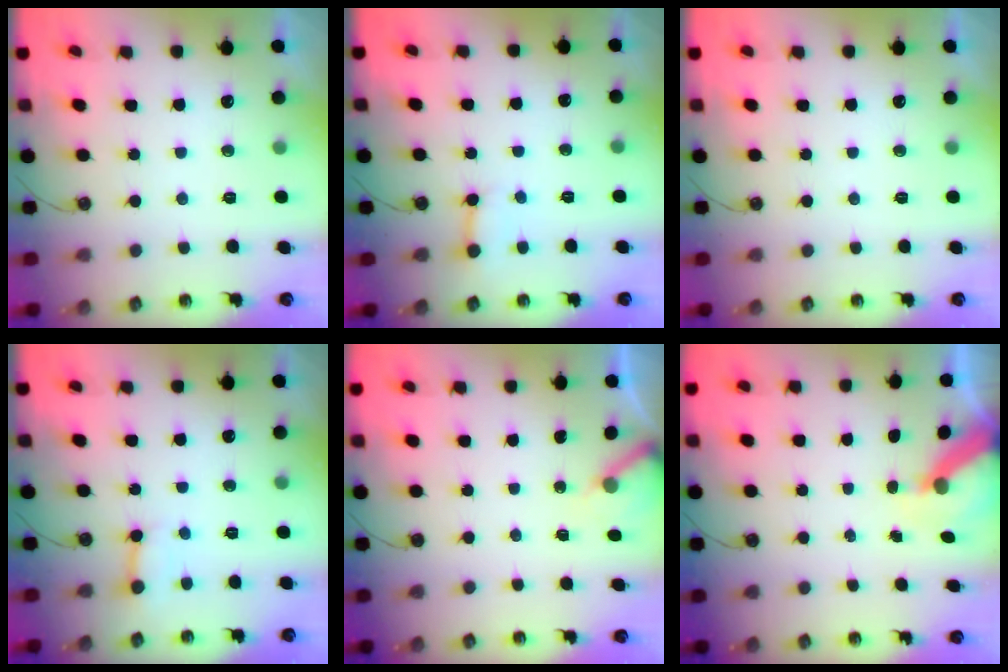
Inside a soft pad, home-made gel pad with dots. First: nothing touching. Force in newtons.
{"total": 2.8, "press": 2.8, "slide": 0.2}
{"total": 0.0}
{"total": 4.1, "press": 4.1, "slide": 0.3}
{"total": 3.6, "press": 3.6, "slide": 0.3}
{"total": 7.2, "press": 7.2, "slide": 0.9}